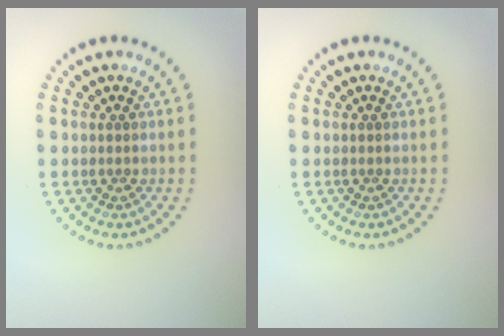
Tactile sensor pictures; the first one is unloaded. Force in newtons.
{"total": 0.0}